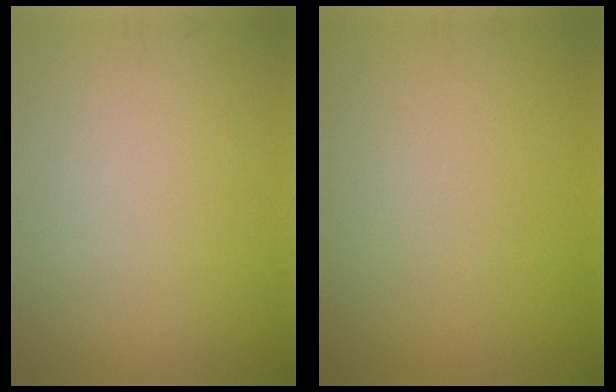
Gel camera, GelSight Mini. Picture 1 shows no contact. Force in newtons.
{"total": 0.0}